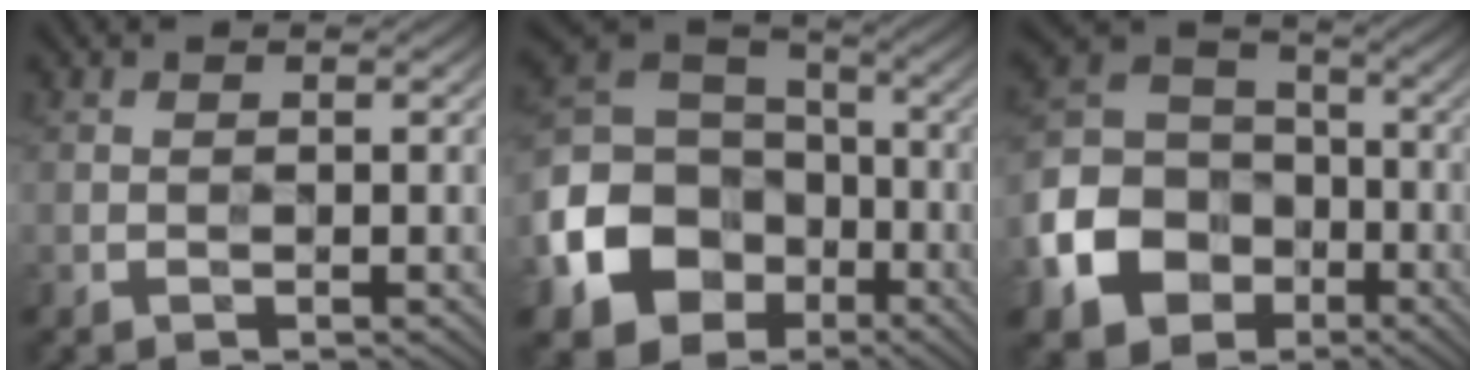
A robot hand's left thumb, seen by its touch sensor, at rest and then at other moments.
{"total": 15.8, "force": [-6.2, 12.7, 7.0], "torque": [-0.217, -0.045, -0.123]}
{"total": 12.2, "force": [-5.2, 9.6, 5.6], "torque": [-0.163, -0.031, -0.104]}